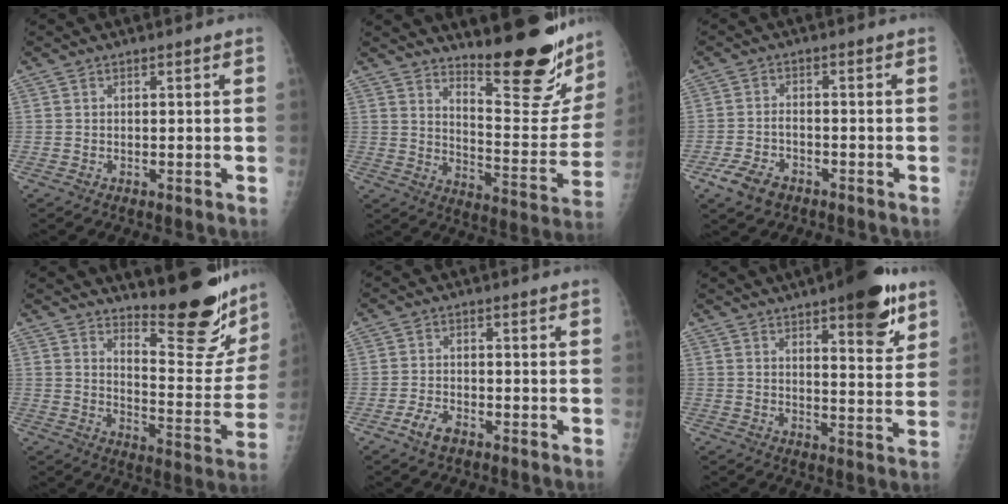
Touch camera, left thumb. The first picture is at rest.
{"total": 20.7, "force": [16.9, 4.6, 11.1], "torque": [-0.122, -0.149, 0.231]}
{"total": 5.6, "force": [-3.5, 3.2, 3.2], "torque": [-0.067, 0.012, -0.061]}
{"total": 17.1, "force": [14.6, 3.7, 8.0], "torque": [-0.074, -0.143, 0.199]}
{"total": 3.7, "force": [-2.4, 1.8, 2.2], "torque": [-0.043, 0.011, -0.043]}
{"total": 13.8, "force": [8.1, 4.2, 10.4], "torque": [-0.110, -0.039, 0.108]}